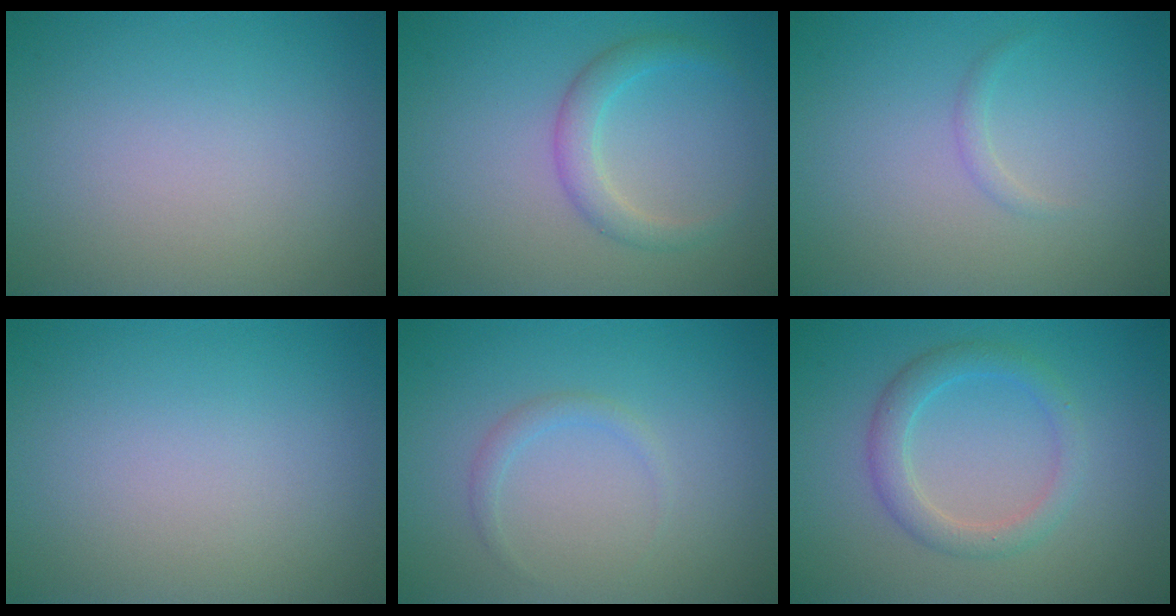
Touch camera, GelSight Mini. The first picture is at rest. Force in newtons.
{"total": 2.3, "press": 2.3, "slide": 0.0}
{"total": 0.7, "press": 0.7, "slide": 0.0}
{"total": 0.0}
{"total": 1.0, "press": 1.0, "slide": 0.1}
{"total": 2.8, "press": 2.8, "slide": 0.1}